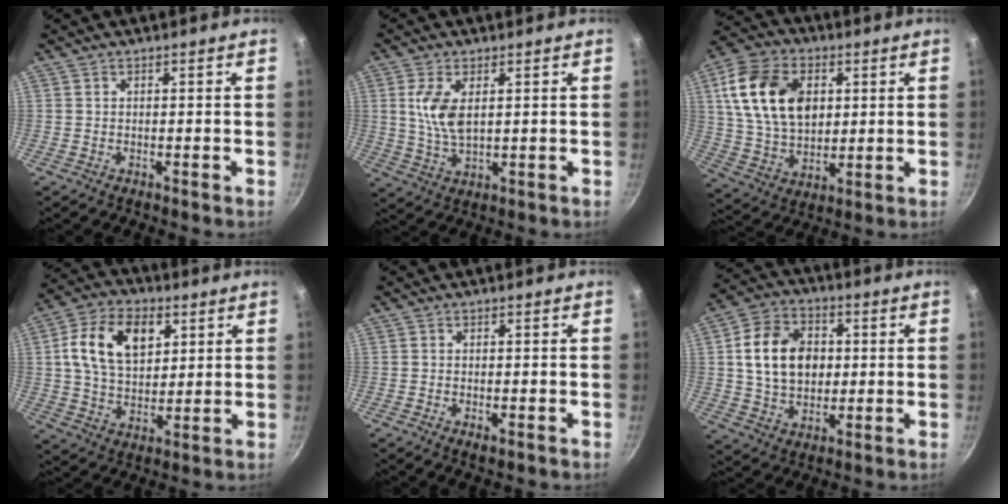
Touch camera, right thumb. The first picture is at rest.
{"total": 7.4, "force": [1.7, 3.7, 6.2], "torque": [-0.121, -0.009, 0.037]}
{"total": 18.2, "force": [4.4, 12.5, 12.5], "torque": [-0.213, -0.004, 0.081]}
{"total": 14.5, "force": [4.4, 9.5, 10.1], "torque": [-0.158, -0.003, 0.069]}
{"total": 1.9, "force": [-0.8, 0.8, 1.5], "torque": [-0.029, -0.002, -0.015]}
{"total": 14.2, "force": [1.6, 10.6, 9.3], "torque": [-0.141, 0.010, 0.024]}